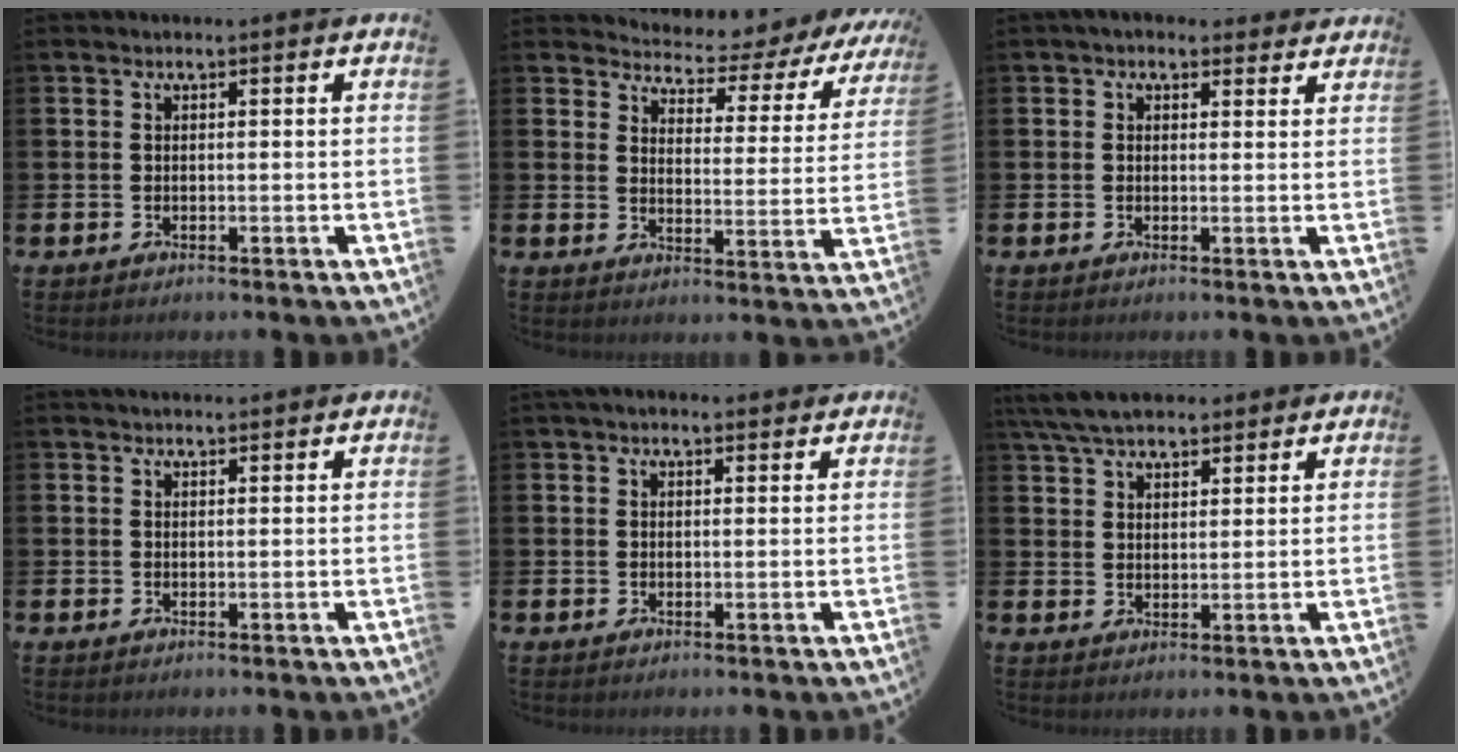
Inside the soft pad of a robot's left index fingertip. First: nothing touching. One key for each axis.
{"total": 3.8, "fx": 3.5, "fy": 1.2, "fz": 0.5, "tx": -0.027, "ty": -0.041, "tz": 0.050}
{"total": 2.7, "fx": 2.2, "fy": 1.4, "fz": 0.6, "tx": -0.008, "ty": -0.005, "tz": 0.037}
{"total": 1.3, "fx": 1.3, "fy": 0.3, "fz": 0.2, "tx": 0.004, "ty": -0.003, "tz": 0.022}
{"total": 1.8, "fx": 1.6, "fy": 0.5, "fz": 0.7, "tx": -0.012, "ty": 0.000, "tz": 0.028}
{"total": 6.4, "fx": 5.9, "fy": 1.7, "fz": 1.9, "tx": -0.060, "ty": -0.012, "tz": 0.112}